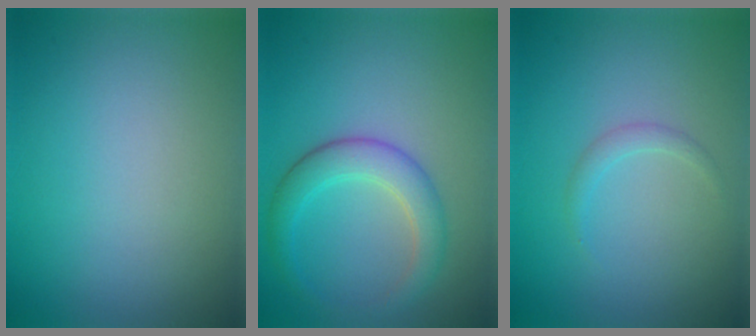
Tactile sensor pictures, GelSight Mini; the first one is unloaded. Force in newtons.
{"total": 3.7, "press": 3.7, "slide": 0.2}
{"total": 1.0, "press": 1.0, "slide": 0.1}